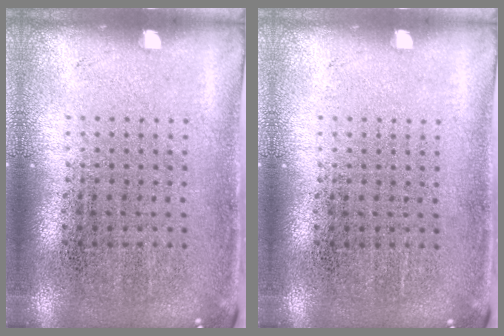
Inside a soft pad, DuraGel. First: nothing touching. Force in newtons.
{"total": 0.0}